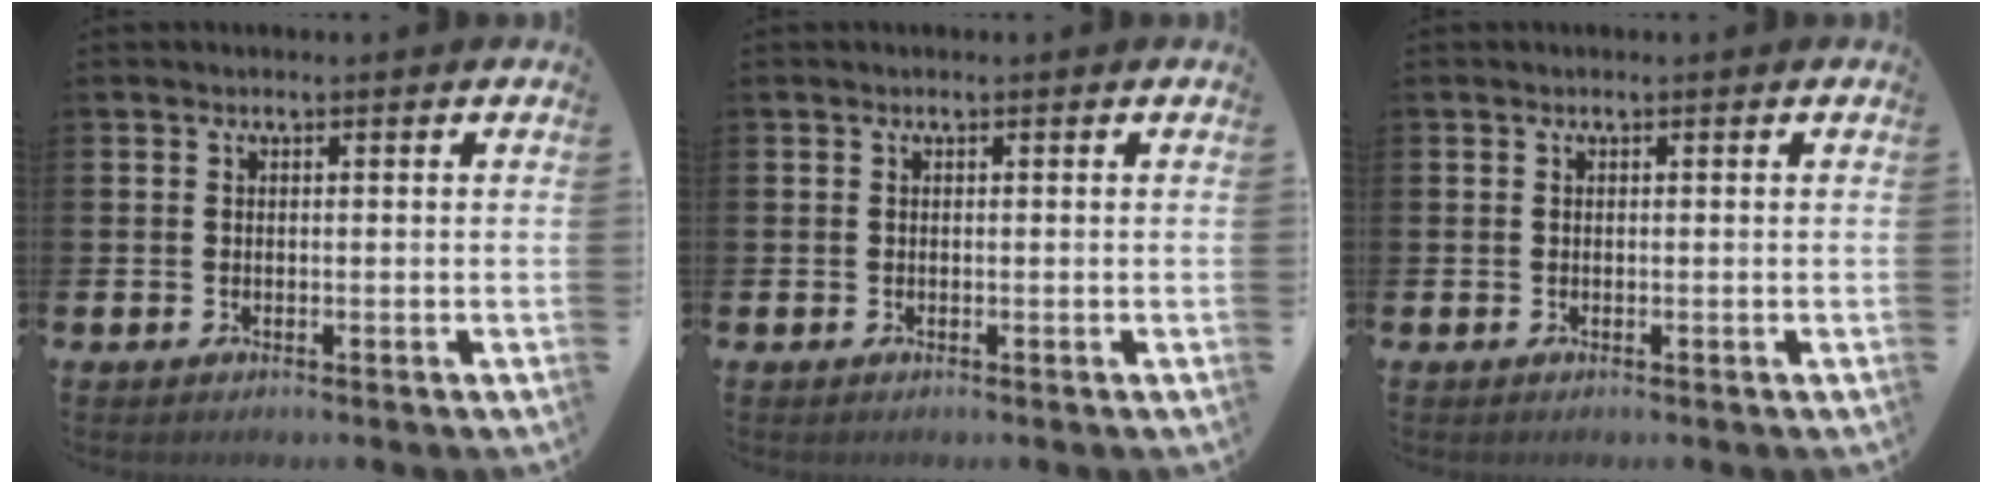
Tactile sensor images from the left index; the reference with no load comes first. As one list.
[{"total": 0.0}, {"total": 0.0}]